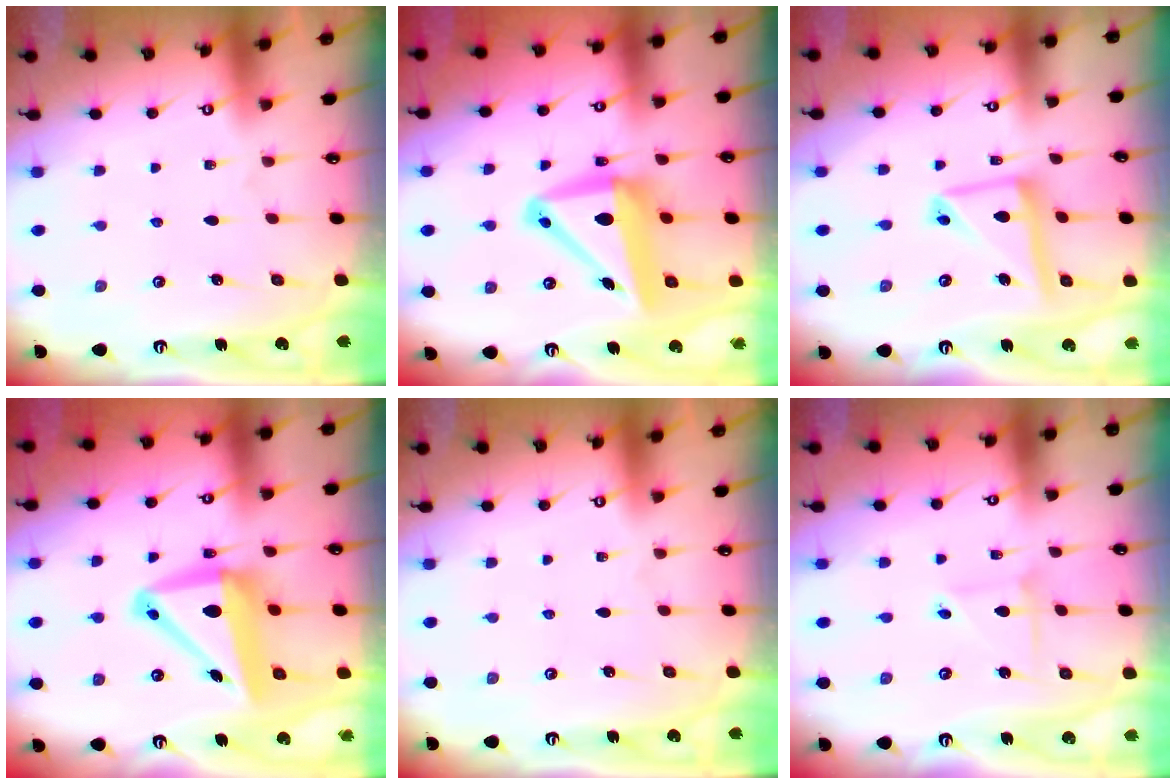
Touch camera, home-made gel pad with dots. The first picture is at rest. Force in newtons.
{"total": 12.7, "press": 12.1, "slide": 3.8}
{"total": 13.6, "press": 13.5, "slide": 1.5}
{"total": 12.7, "press": 12.1, "slide": 3.8}
{"total": 0.0}
{"total": 2.4, "press": 2.4, "slide": 0.3}